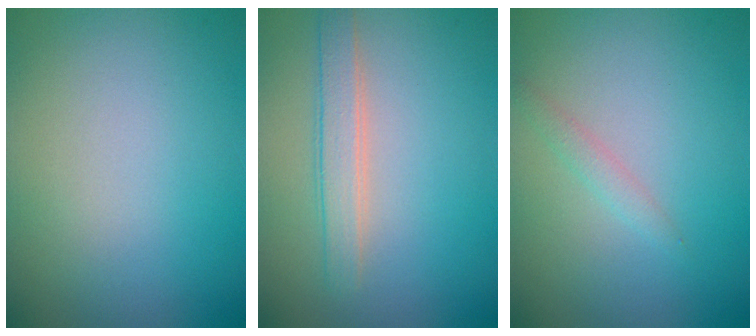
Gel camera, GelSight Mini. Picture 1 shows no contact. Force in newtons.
{"total": 2.4, "press": 2.4, "slide": 0.2}
{"total": 1.0, "press": 0.9, "slide": 0.1}